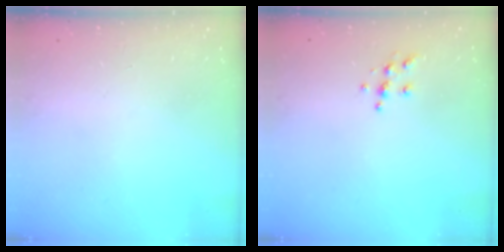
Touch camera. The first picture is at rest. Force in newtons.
{"total": 5.5, "press": 5.5, "slide": 0.5}